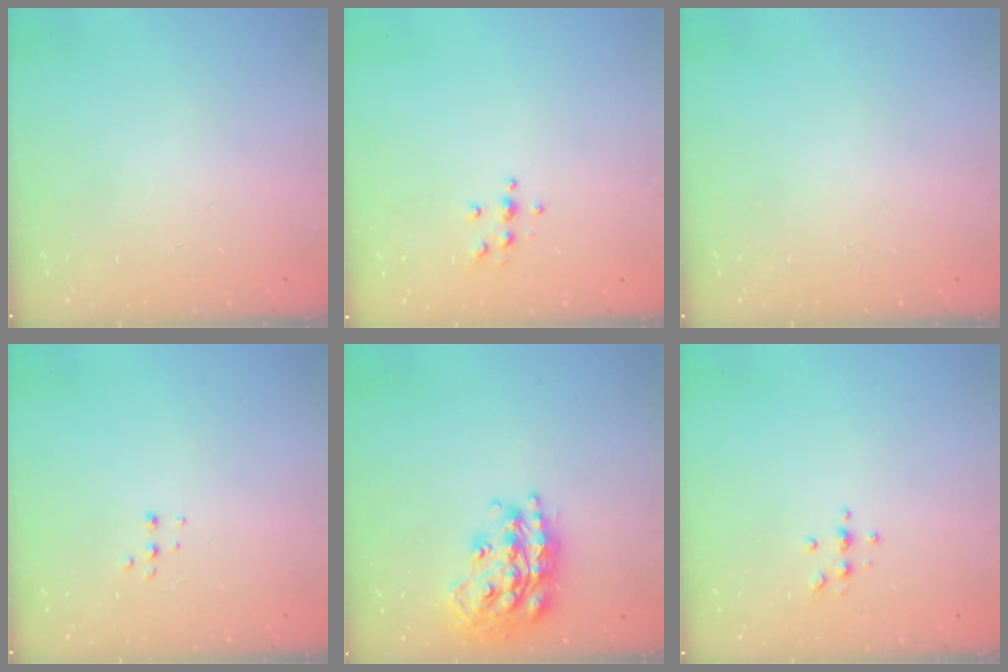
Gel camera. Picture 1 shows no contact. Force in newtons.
{"total": 4.0, "press": 3.9, "slide": 0.6}
{"total": 0.0}
{"total": 3.4, "press": 3.3, "slide": 0.6}
{"total": 20.5, "press": 20.5, "slide": 1.4}
{"total": 4.6, "press": 4.6, "slide": 0.6}